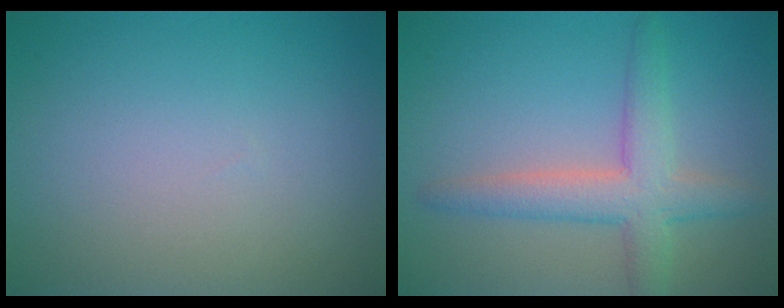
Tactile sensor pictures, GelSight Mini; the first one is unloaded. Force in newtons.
{"total": 4.5, "press": 4.5, "slide": 0.2}